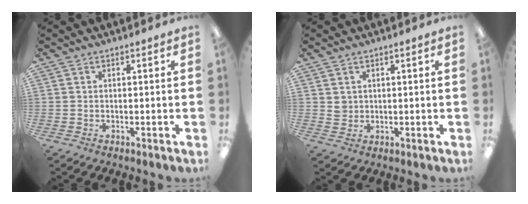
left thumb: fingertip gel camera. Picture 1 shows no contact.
{"total": 2.4, "force": [1.2, 2.1, 0.2], "torque": [0.000, 0.000, 0.020]}